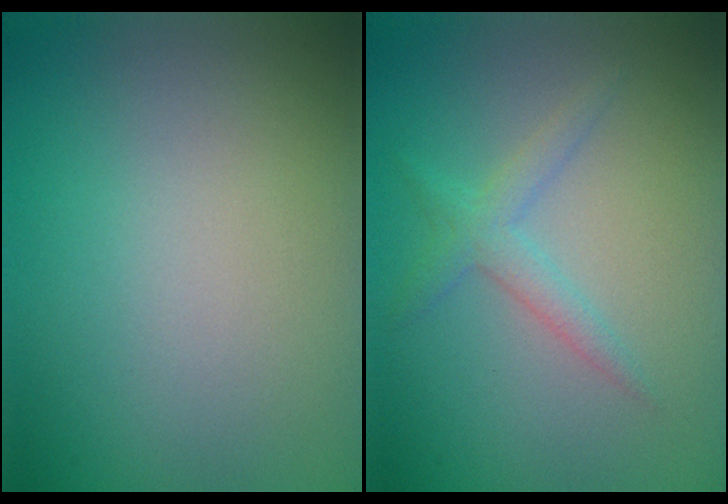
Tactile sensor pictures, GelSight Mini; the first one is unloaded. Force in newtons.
{"total": 1.9, "press": 1.9, "slide": 0.0}